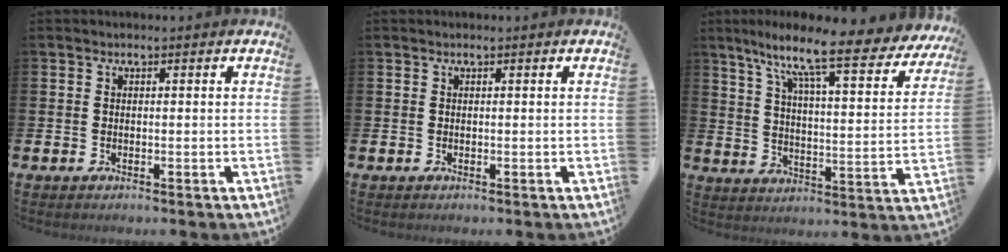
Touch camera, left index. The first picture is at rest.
{"total": 0.0}
{"total": 11.3, "force": [8.6, 1.9, 7.2], "torque": [-0.142, -0.063, 0.133]}